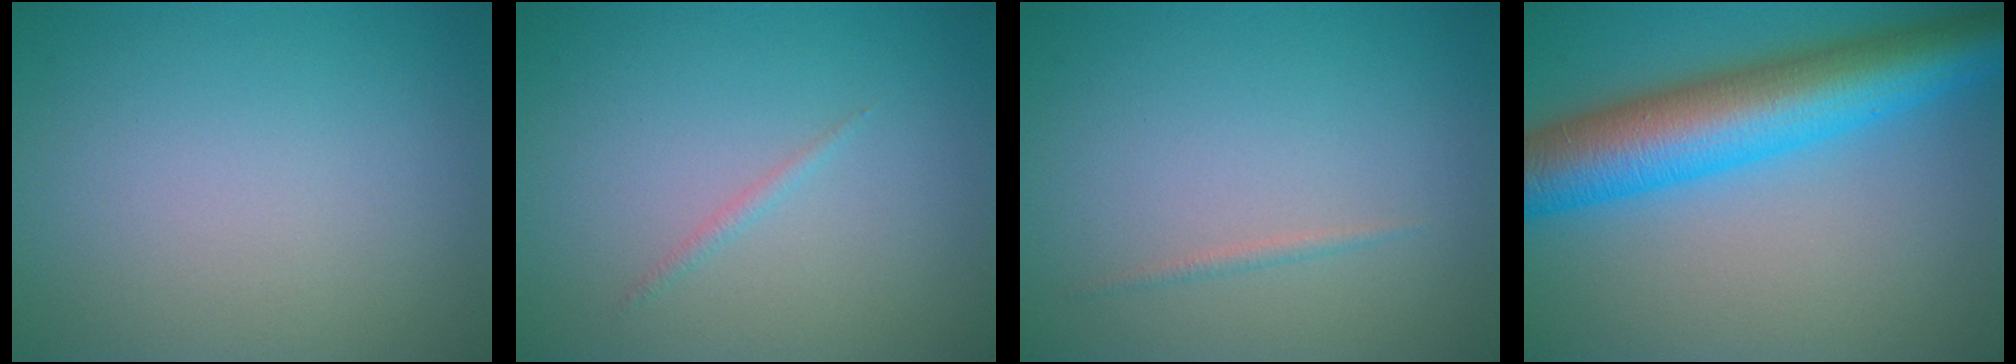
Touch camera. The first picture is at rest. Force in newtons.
{"total": 0.6, "press": 0.6, "slide": 0.0}
{"total": 0.6, "press": 0.6, "slide": 0.1}
{"total": 11.0, "press": 11.0, "slide": 0.2}